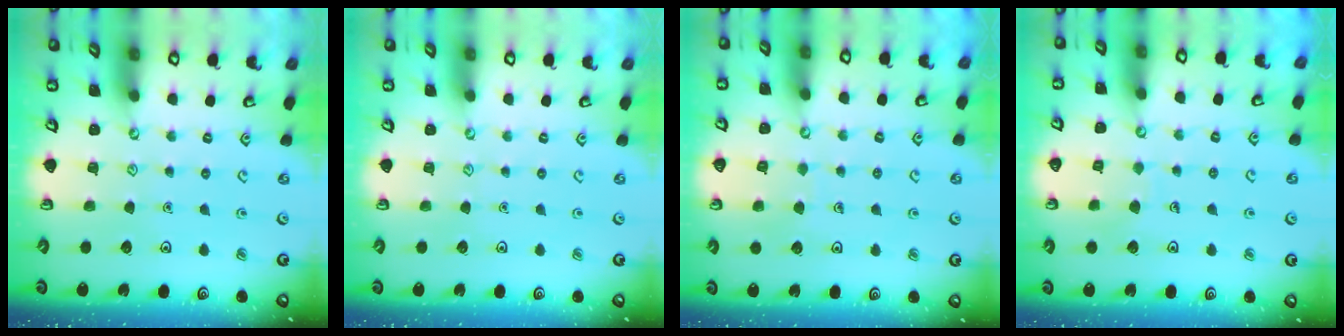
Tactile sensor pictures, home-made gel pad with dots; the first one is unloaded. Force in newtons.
{"total": 0.0}
{"total": 2.9, "press": 2.9, "slide": 0.2}
{"total": 4.4, "press": 4.4, "slide": 0.3}